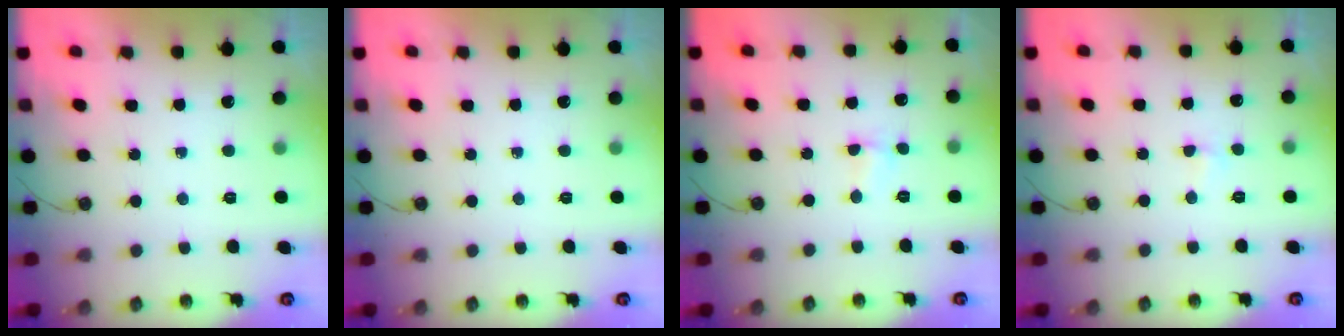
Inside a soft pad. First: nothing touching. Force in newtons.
{"total": 0.0}
{"total": 1.6, "press": 1.4, "slide": 0.6}
{"total": 2.8, "press": 2.7, "slide": 0.5}